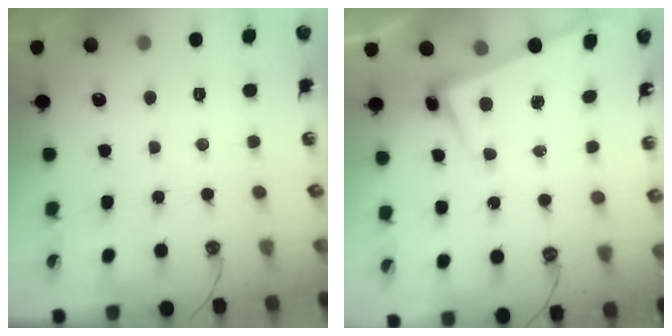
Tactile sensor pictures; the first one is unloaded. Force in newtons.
{"total": 2.6, "press": 2.4, "slide": 0.9}